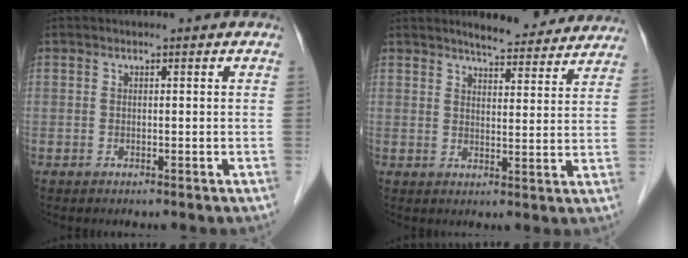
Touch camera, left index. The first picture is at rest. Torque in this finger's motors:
{"motor_torque": [0.21, -0.07, 0.44, 0.08]}